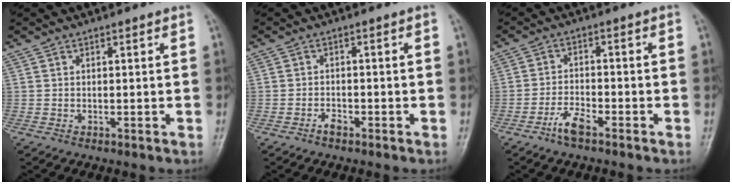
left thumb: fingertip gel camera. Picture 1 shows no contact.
{"total": 1.9, "force": [-1.5, 0.8, 0.9], "torque": [-0.019, 0.010, -0.028]}
{"total": 4.3, "force": [-3.1, 1.2, 2.7], "torque": [-0.060, 0.020, -0.060]}